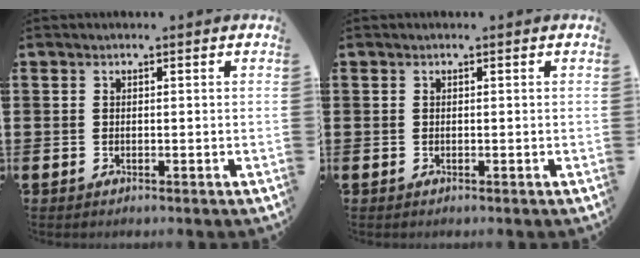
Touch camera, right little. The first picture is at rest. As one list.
[{"total": 0.0}]